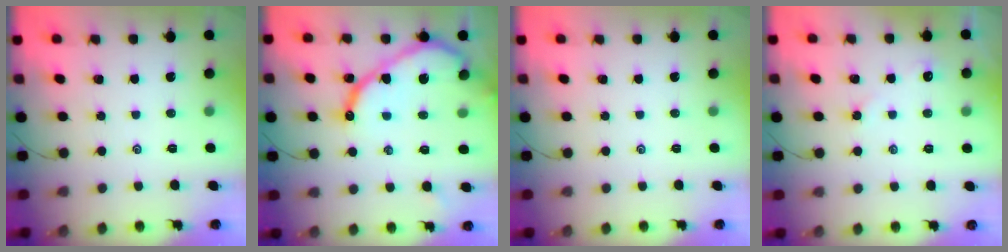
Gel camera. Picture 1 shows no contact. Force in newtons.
{"total": 14.6, "press": 14.6, "slide": 1.4}
{"total": 0.0}
{"total": 3.2, "press": 3.1, "slide": 0.6}